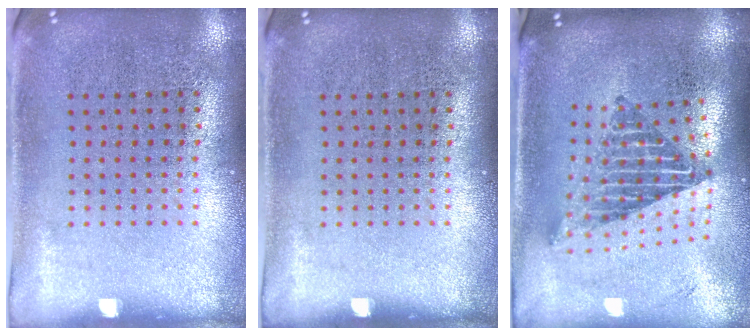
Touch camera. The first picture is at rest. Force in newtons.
{"total": 0.0}
{"total": 2.2, "press": 1.6, "slide": 1.5}